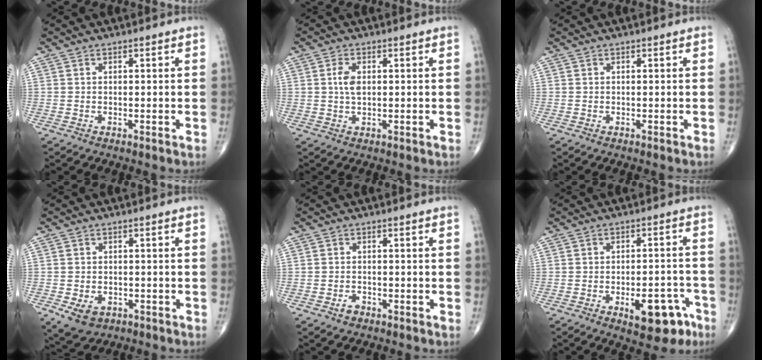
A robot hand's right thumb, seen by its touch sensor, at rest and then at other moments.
{"total": 3.2, "force": [0.5, 1.7, 2.6], "torque": [-0.052, 0.001, 0.008]}
{"total": 0.0}
{"total": 5.2, "force": [-2.2, 3.7, 2.9], "torque": [-0.046, 0.004, -0.026]}
{"total": 1.5, "force": [-1.1, 0.9, 0.6], "torque": [-0.008, 0.006, -0.019]}
{"total": 10.3, "force": [-5.2, 4.7, 7.6], "torque": [-0.080, 0.036, -0.062]}